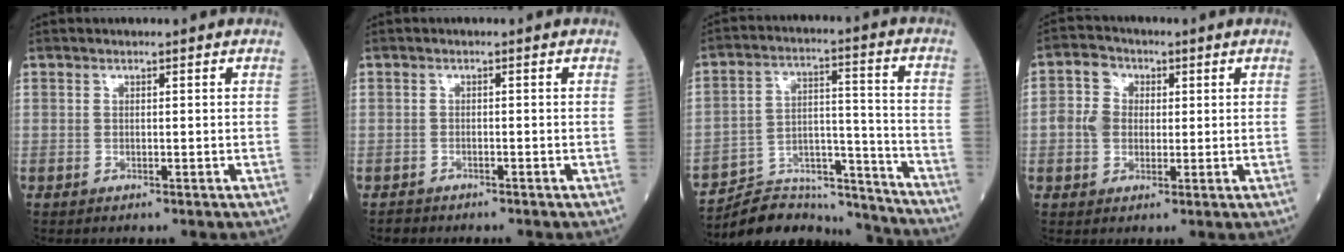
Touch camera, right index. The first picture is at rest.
{"total": 1.1, "force": [-0.9, 0.5, -0.3], "torque": [-0.002, 0.002, -0.017]}
{"total": 15.6, "force": [-15.3, 2.5, 1.1], "torque": [-0.009, 0.052, -0.237]}
{"total": 5.2, "force": [0.4, 4.4, 2.8], "torque": [-0.072, 0.024, 0.009]}